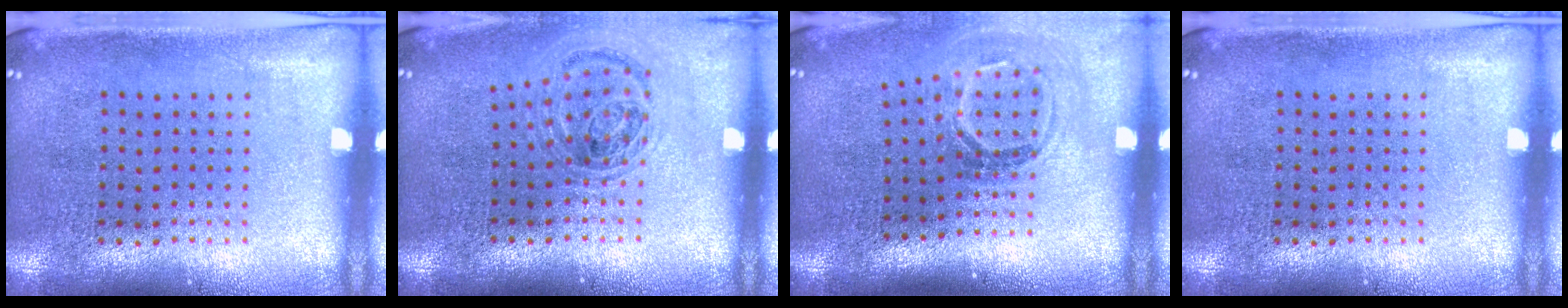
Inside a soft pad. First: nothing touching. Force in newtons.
{"total": 0.9, "press": 0.9, "slide": 0.3}
{"total": 1.7, "press": 1.2, "slide": 1.3}
{"total": 0.0}